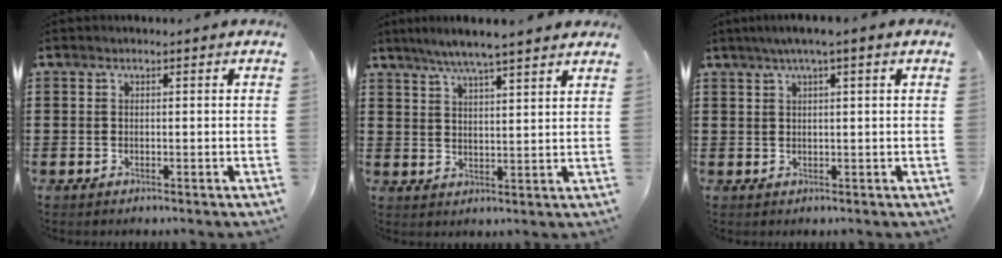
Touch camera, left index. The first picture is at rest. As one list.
[{"total": 5.7, "force": [5.0, -0.1, 2.7], "torque": [-0.067, -0.013, 0.089]}, {"total": 2.2, "force": [1.1, -0.3, 1.9], "torque": [-0.037, -0.001, 0.018]}]